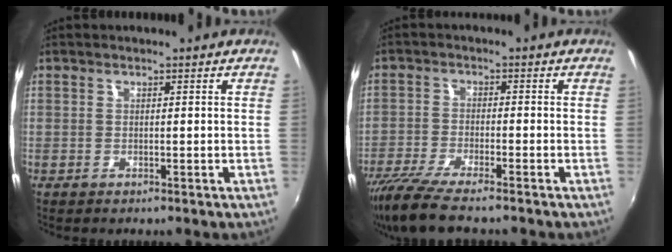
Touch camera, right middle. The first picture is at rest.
{"total": 9.3, "force": [-7.7, 1.1, 5.1], "torque": [-0.119, -0.034, -0.141]}